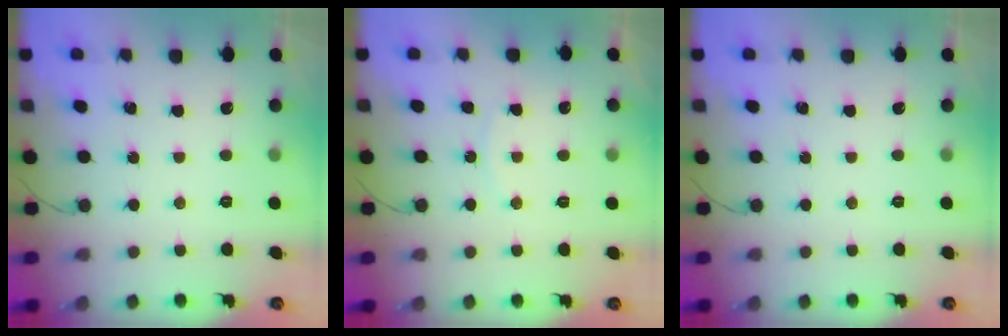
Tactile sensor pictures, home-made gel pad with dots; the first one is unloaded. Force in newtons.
{"total": 7.5, "press": 7.5, "slide": 0.5}
{"total": 0.0}